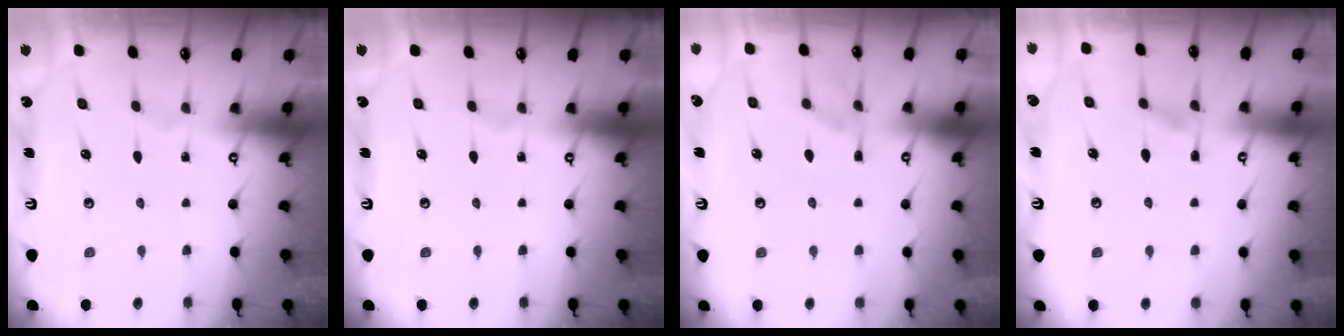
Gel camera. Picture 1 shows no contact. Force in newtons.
{"total": 0.0}
{"total": 1.4, "press": 0.6, "slide": 1.2}
{"total": 1.4, "press": 0.2, "slide": 1.4}